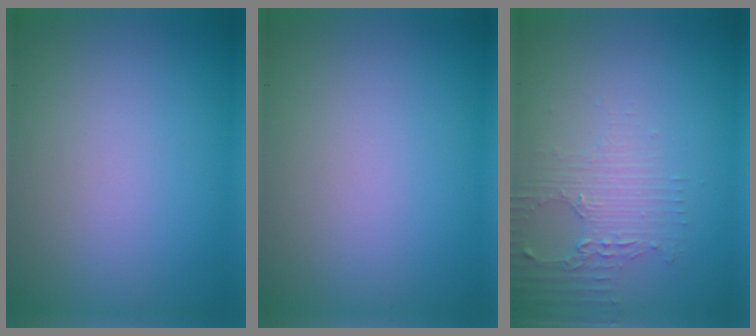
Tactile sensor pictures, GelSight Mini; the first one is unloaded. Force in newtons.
{"total": 0.0}
{"total": 2.4, "press": 2.3, "slide": 0.9}